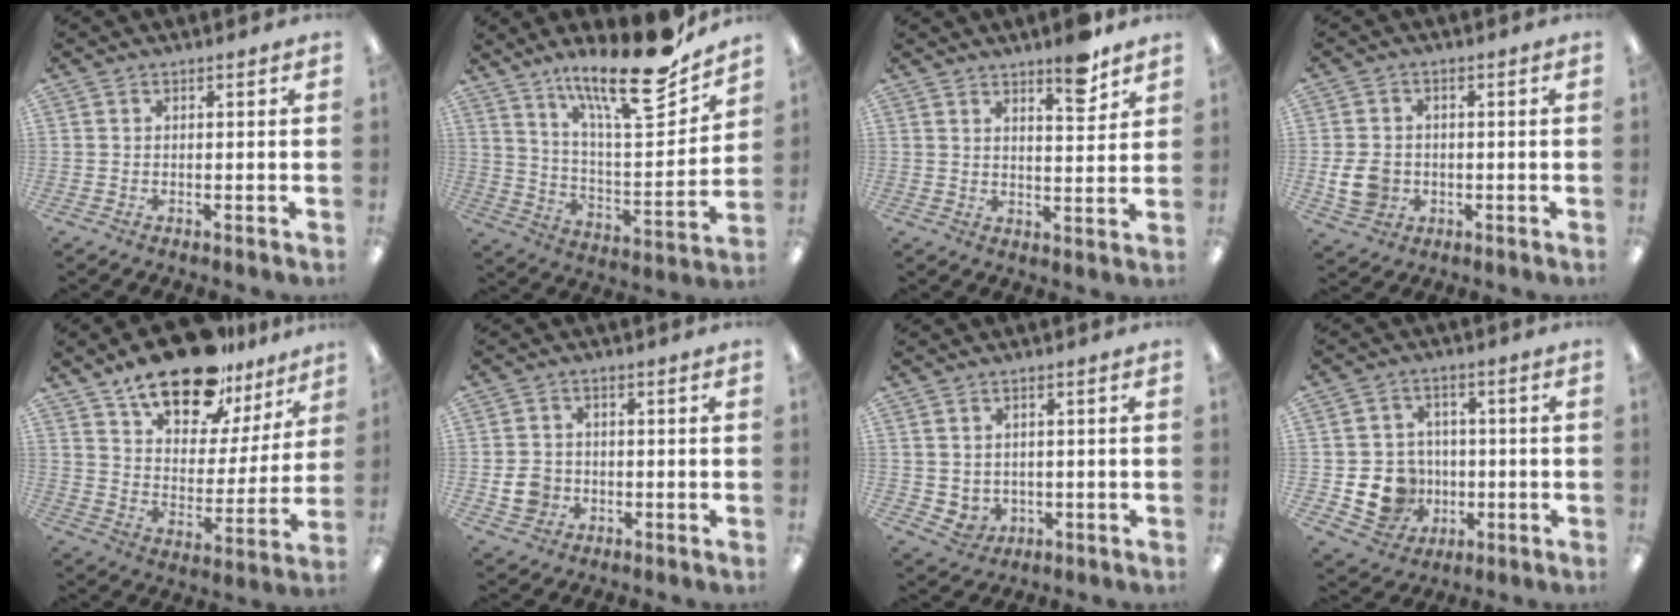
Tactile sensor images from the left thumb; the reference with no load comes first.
{"total": 21.7, "force": [16.1, 4.9, 13.7], "torque": [-0.224, -0.107, 0.261]}
{"total": 7.6, "force": [5.8, 1.8, 4.6], "torque": [-0.056, -0.035, 0.093]}
{"total": 7.2, "force": [-1.2, 5.9, 3.9], "torque": [-0.070, 0.007, -0.021]}
{"total": 19.4, "force": [14.8, 8.3, 9.4], "torque": [-0.154, -0.093, 0.257]}
{"total": 5.6, "force": [-1.2, 4.9, 2.3], "torque": [-0.030, 0.004, -0.022]}
{"total": 3.2, "force": [1.4, 2.9, 0.5], "torque": [-0.017, -0.005, 0.027]}
{"total": 10.2, "force": [-2.2, 9.4, 3.4], "torque": [-0.086, 0.020, -0.030]}